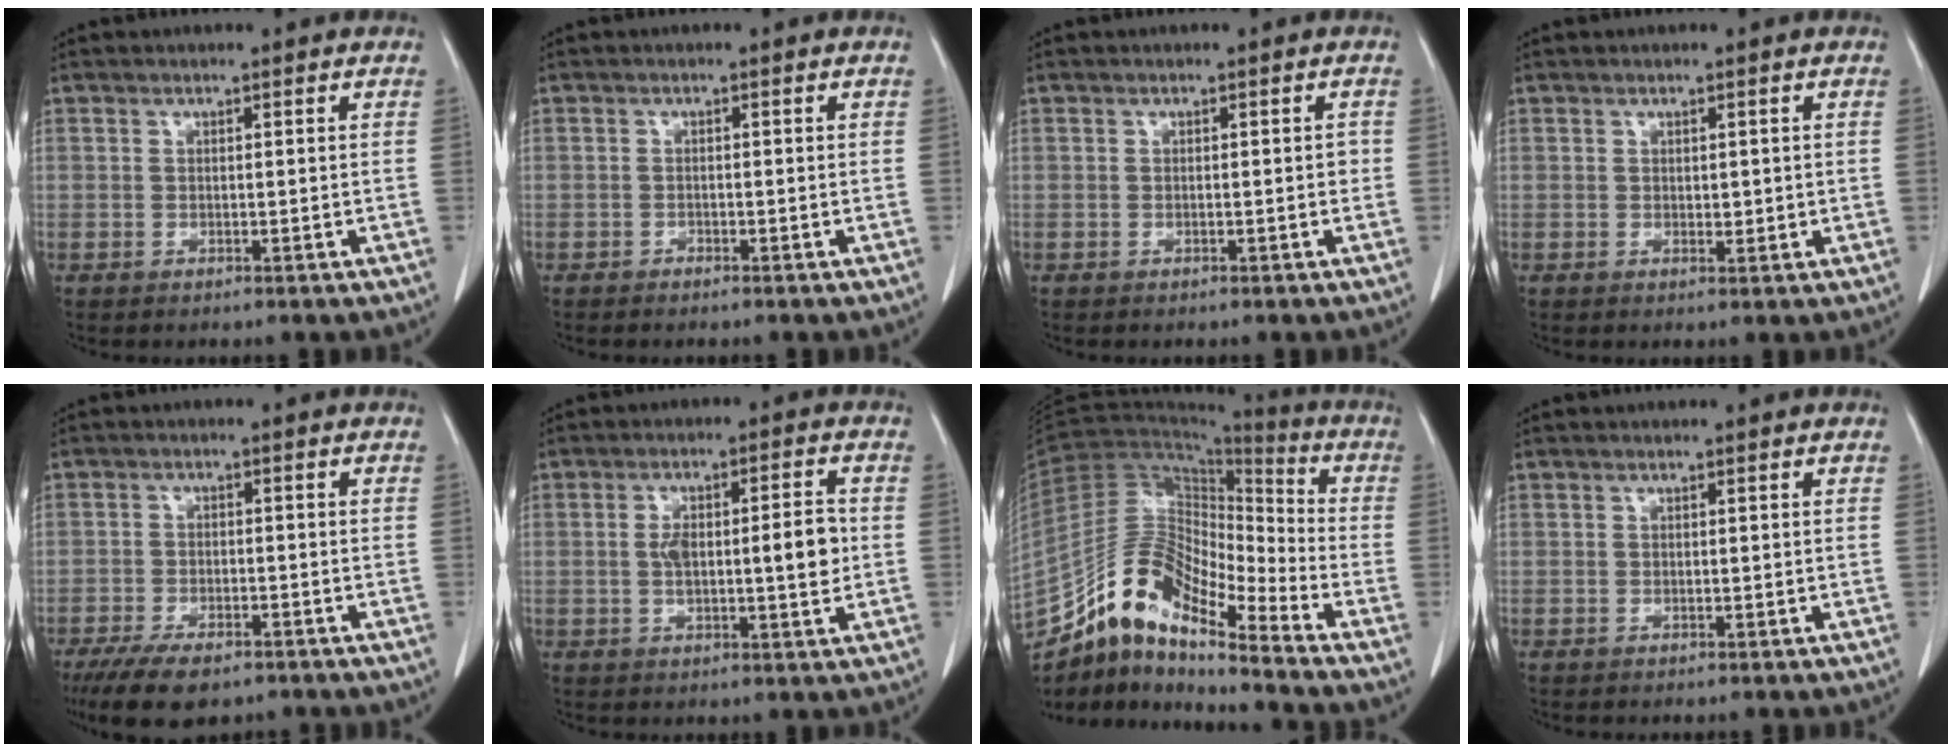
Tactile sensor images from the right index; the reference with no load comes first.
{"total": 0.7, "force": [-0.6, 0.1, 0.2], "torque": [-0.007, -0.001, -0.012]}
{"total": 1.3, "force": [-0.1, 0.6, 1.1], "torque": [-0.013, 0.003, -0.001]}
{"total": 1.5, "force": [0.2, 0.9, 1.2], "torque": [-0.015, -0.004, 0.006]}
{"total": 8.2, "force": [-6.0, 3.1, 4.7], "torque": [-0.078, -0.010, -0.096]}
{"total": 8.9, "force": [0.1, 2.5, 8.5], "torque": [-0.137, 0.013, 0.003]}
{"total": 12.9, "force": [-10.6, 3.1, 6.7], "torque": [-0.121, 0.048, -0.188]}
{"total": 0.0}